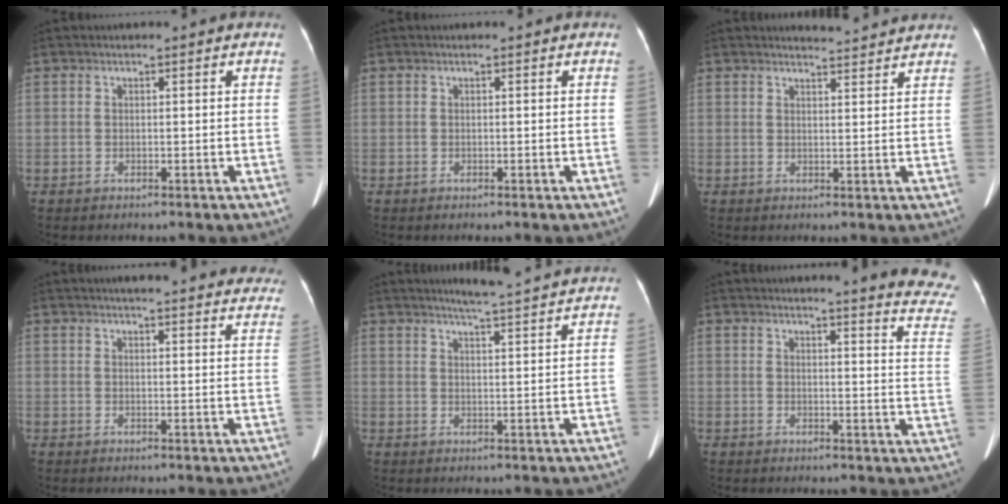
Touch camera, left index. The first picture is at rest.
{"total": 0.0}
{"total": 4.4, "force": [4.3, 0.1, 0.6], "torque": [-0.020, 0.008, 0.053]}
{"total": 21.3, "force": [19.6, 3.3, 7.7], "torque": [-0.087, -0.030, 0.214]}
{"total": 9.9, "force": [9.1, -0.4, 3.9], "torque": [-0.062, 0.011, 0.111]}
{"total": 13.3, "force": [12.3, 0.0, 5.1], "torque": [-0.043, -0.093, 0.107]}